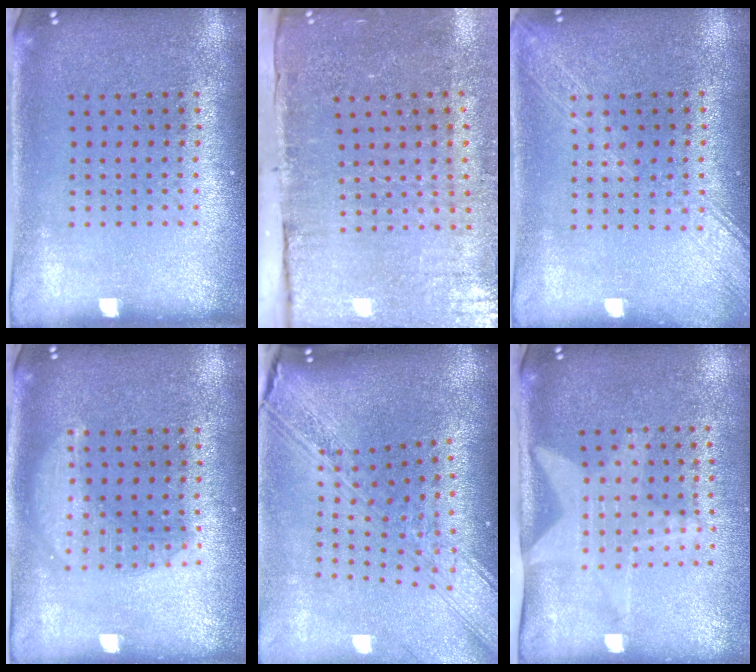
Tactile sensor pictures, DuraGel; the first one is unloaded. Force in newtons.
{"total": 4.5, "press": 3.7, "slide": 2.5}
{"total": 1.8, "press": 1.7, "slide": 0.2}
{"total": 2.6, "press": 2.6, "slide": 0.4}
{"total": 3.6, "press": 2.7, "slide": 2.5}
{"total": 2.0, "press": 1.5, "slide": 1.3}